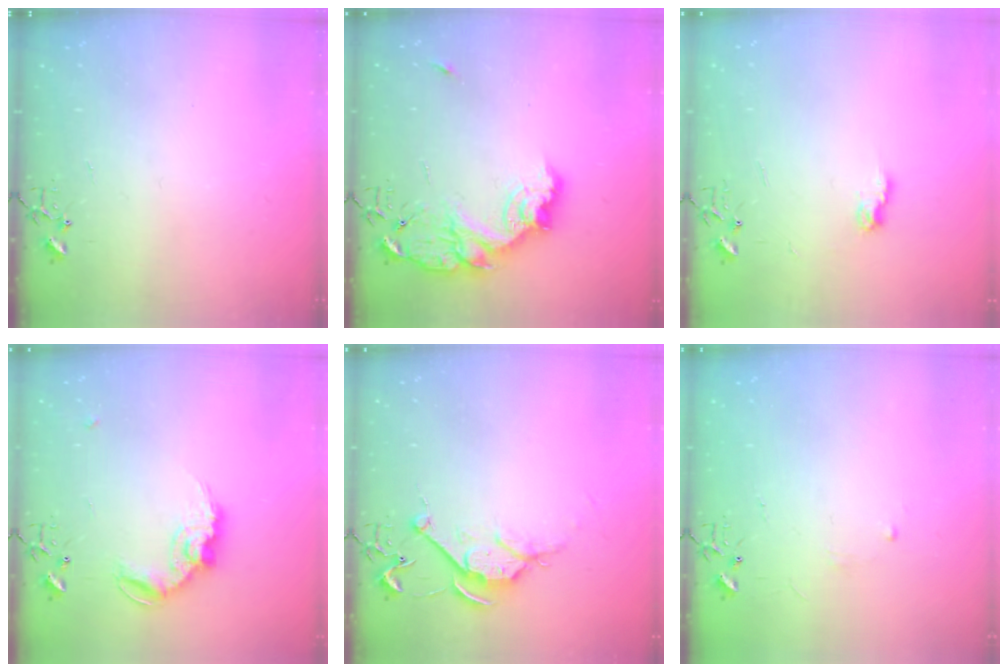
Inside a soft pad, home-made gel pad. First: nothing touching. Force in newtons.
{"total": 15.3, "press": 15.2, "slide": 1.1}
{"total": 6.3, "press": 6.3, "slide": 0.1}
{"total": 12.7, "press": 12.7, "slide": 0.5}
{"total": 7.9, "press": 7.8, "slide": 0.9}
{"total": 2.9, "press": 2.8, "slide": 0.5}